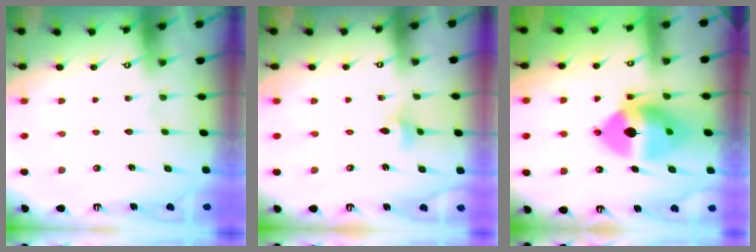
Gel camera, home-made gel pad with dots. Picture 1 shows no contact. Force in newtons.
{"total": 3.0, "press": 2.9, "slide": 0.5}
{"total": 14.2, "press": 14.0, "slide": 2.0}